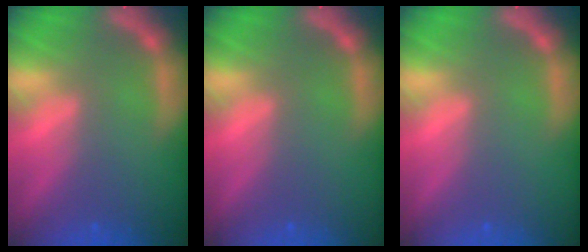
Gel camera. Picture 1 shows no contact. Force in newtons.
{"total": 0.0}
{"total": 0.0}